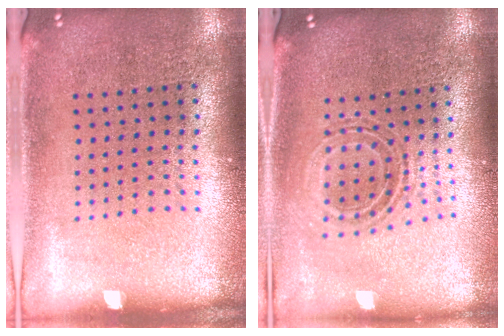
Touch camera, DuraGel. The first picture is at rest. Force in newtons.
{"total": 0.8, "press": 0.8, "slide": 0.3}